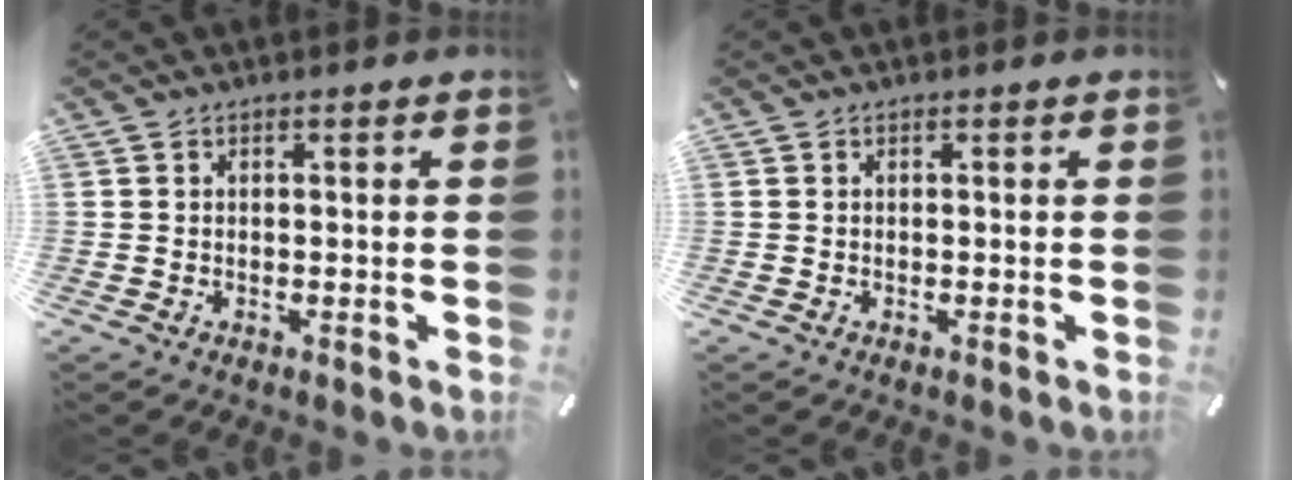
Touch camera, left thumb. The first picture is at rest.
{"total": 0.0}